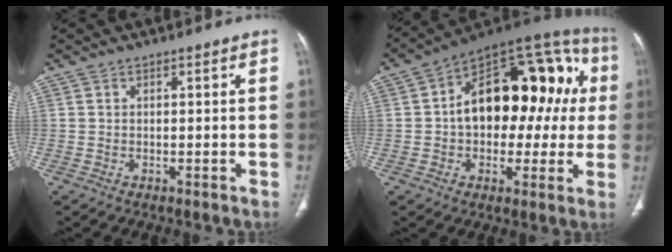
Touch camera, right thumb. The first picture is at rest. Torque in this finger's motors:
{"motor_torque": [1.39, 3.61, 1.64, -0.24, 0.15]}